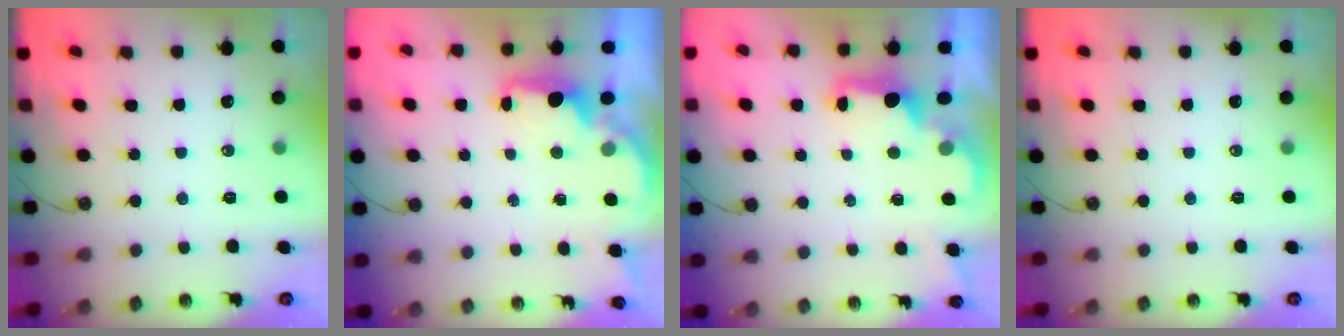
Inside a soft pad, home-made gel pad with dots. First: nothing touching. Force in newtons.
{"total": 2.3, "press": 2.1, "slide": 0.8}
{"total": 2.4, "press": 2.3, "slide": 0.8}
{"total": 0.0}